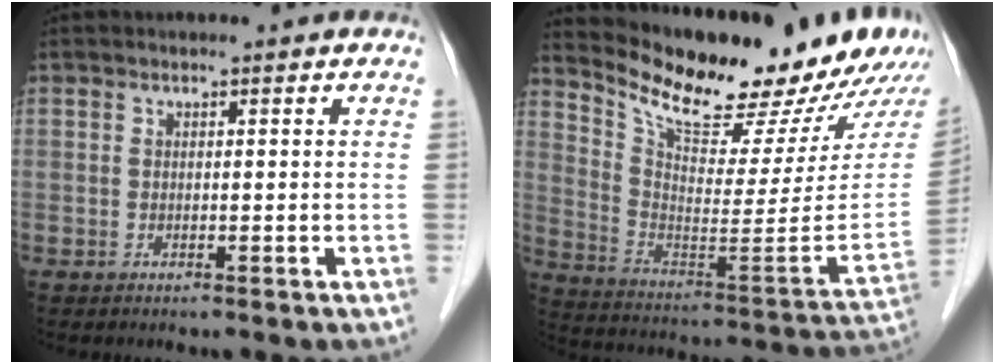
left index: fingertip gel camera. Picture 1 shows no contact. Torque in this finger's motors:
{"motor_torque": [1.04, -1.10, 0.34, 0.05]}